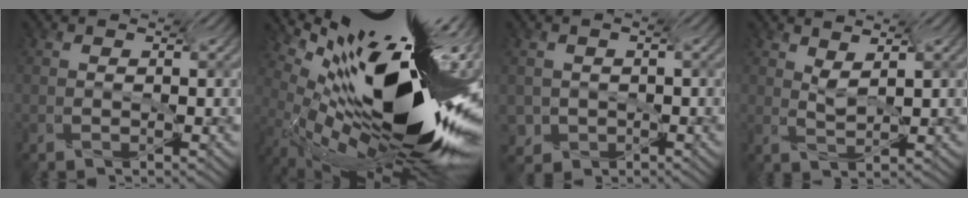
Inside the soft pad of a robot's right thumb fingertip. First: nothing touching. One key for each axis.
{"total": 16.0, "fx": -1.8, "fy": 4.6, "fz": 15.2, "tx": -0.248, "ty": -0.005, "tz": -0.023}
{"total": 1.9, "fx": -0.6, "fy": 1.6, "fz": -0.9, "tx": -0.010, "ty": 0.002, "tz": 0.000}
{"total": 1.2, "fx": 0.9, "fy": 0.0, "fz": 0.8, "tx": -0.028, "ty": 0.003, "tz": 0.024}